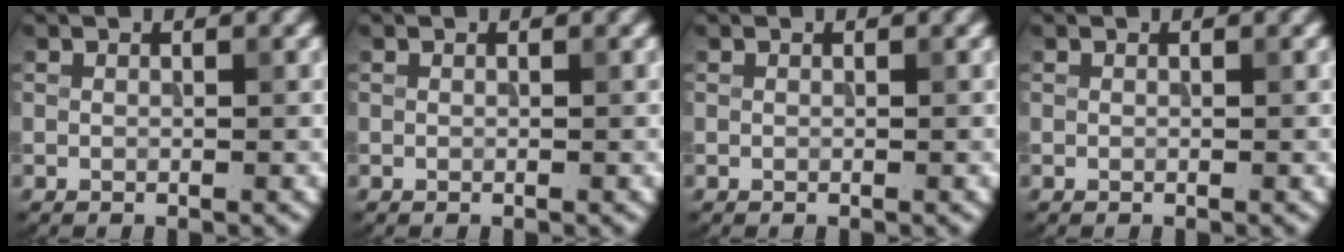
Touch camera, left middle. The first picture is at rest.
{"total": 0.0}
{"total": 0.0}
{"total": 0.0}